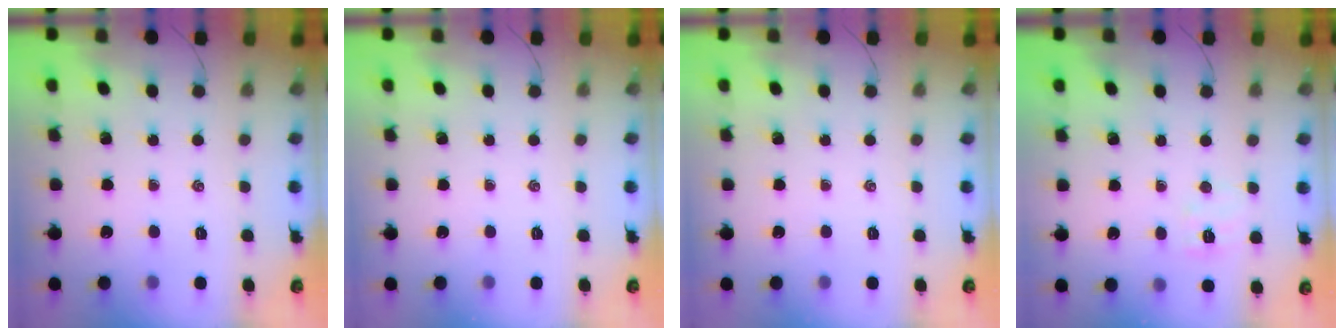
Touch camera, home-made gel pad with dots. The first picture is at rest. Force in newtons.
{"total": 0.0}
{"total": 0.0}
{"total": 5.0, "press": 4.8, "slide": 1.3}